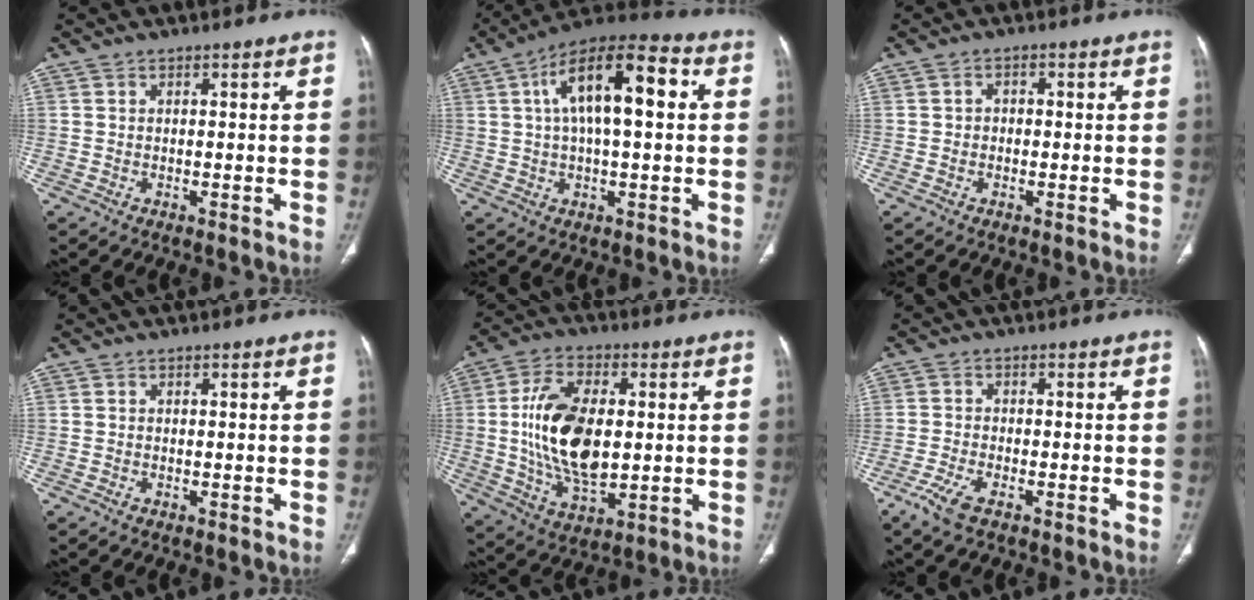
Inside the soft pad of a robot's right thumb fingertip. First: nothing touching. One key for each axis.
{"total": 16.0, "fx": 3.4, "fy": 6.2, "fz": 14.4, "tx": -0.234, "ty": 0.027, "tz": 0.047}
{"total": 1.5, "fx": -0.1, "fy": 1.2, "fz": 0.8, "tx": -0.003, "ty": 0.007, "tz": -0.007}
{"total": 0.0}
{"total": 17.3, "fx": 0.7, "fy": 9.3, "fz": 14.6, "tx": -0.268, "ty": -0.007, "tz": 0.019}
{"total": 4.3, "fx": -2.7, "fy": 1.4, "fz": 3.0, "tx": -0.077, "ty": 0.006, "tz": -0.054}